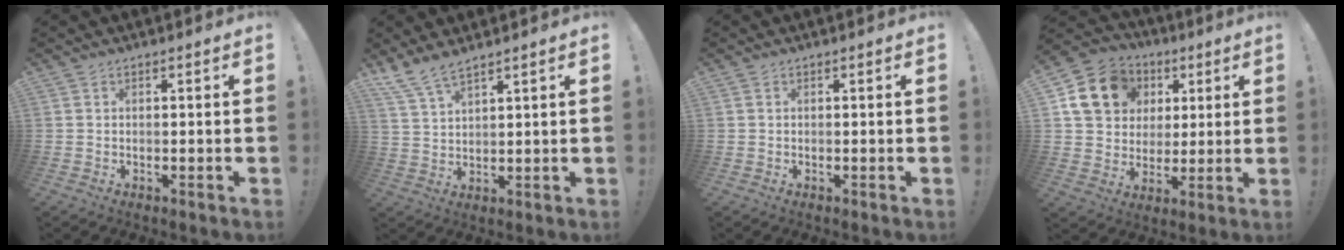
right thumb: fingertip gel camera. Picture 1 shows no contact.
{"total": 6.2, "force": [5.4, 1.1, 2.9], "torque": [-0.075, -0.023, 0.105]}
{"total": 0.0}
{"total": 16.4, "force": [5.9, 13.5, 7.1], "torque": [-0.103, -0.012, 0.128]}